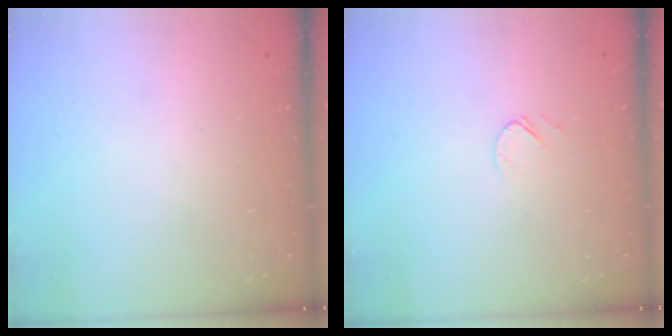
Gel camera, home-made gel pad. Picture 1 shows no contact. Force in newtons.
{"total": 4.0, "press": 3.9, "slide": 0.5}